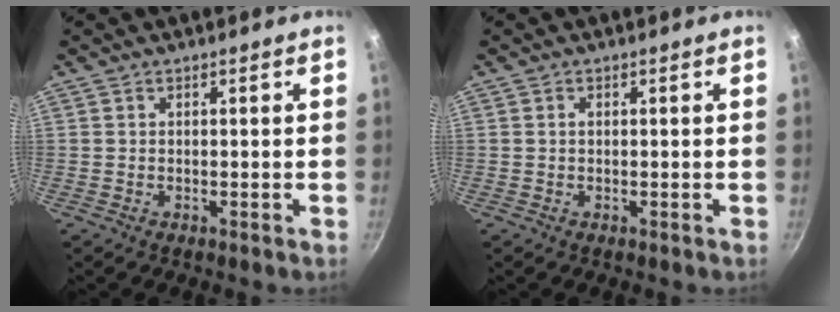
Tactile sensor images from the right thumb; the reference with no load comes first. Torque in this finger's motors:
{"motor_torque": [0.03, 0.37, 0.32, -0.16, -0.02]}